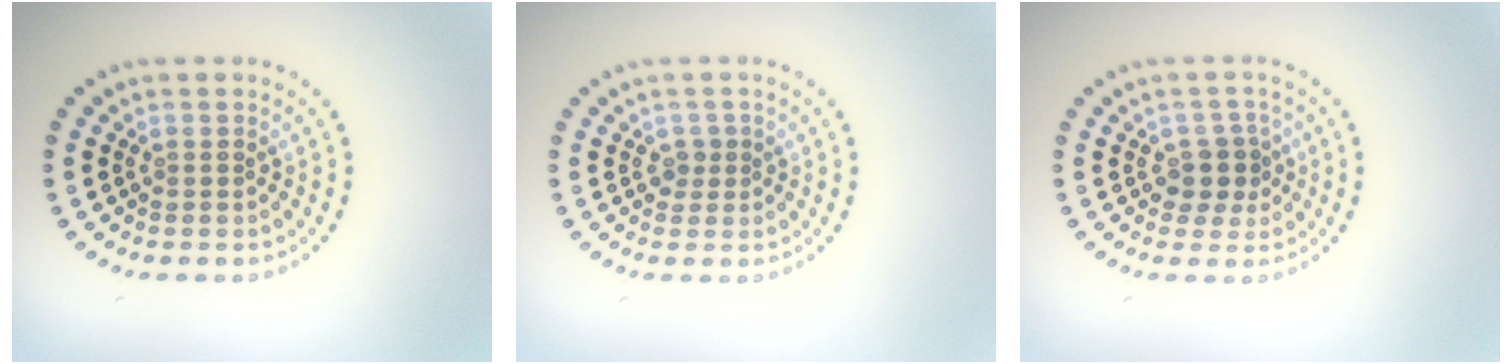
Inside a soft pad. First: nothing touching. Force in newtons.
{"total": 1.2, "press": 1.0, "slide": 0.6}
{"total": 2.5, "press": 2.1, "slide": 1.4}